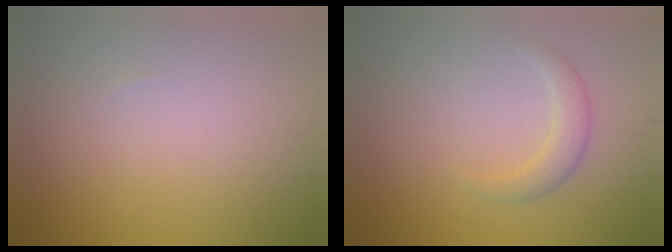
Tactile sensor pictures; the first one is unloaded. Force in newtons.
{"total": 2.0, "press": 2.0, "slide": 0.1}